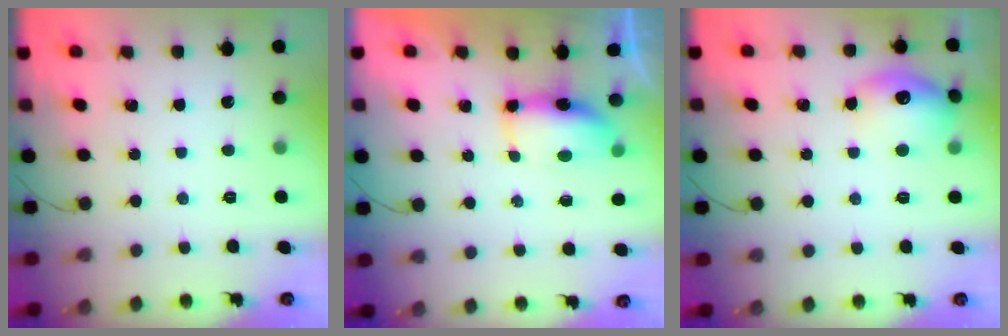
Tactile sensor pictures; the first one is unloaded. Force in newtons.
{"total": 13.2, "press": 8.8, "slide": 9.9}
{"total": 13.7, "press": 13.6, "slide": 1.0}